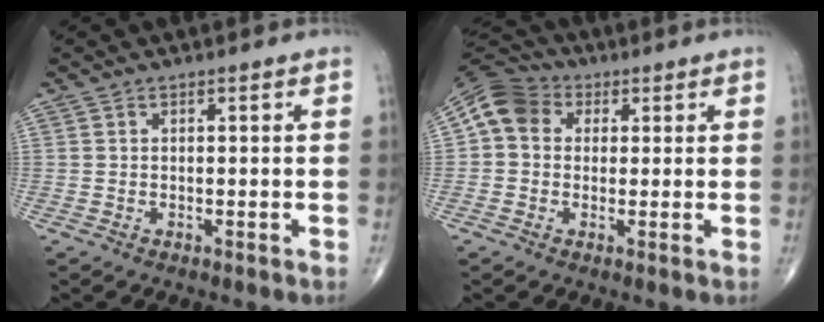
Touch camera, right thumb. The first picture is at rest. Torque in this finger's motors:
{"motor_torque": [0.04, 0.04, 0.17, -0.12, 0.07]}